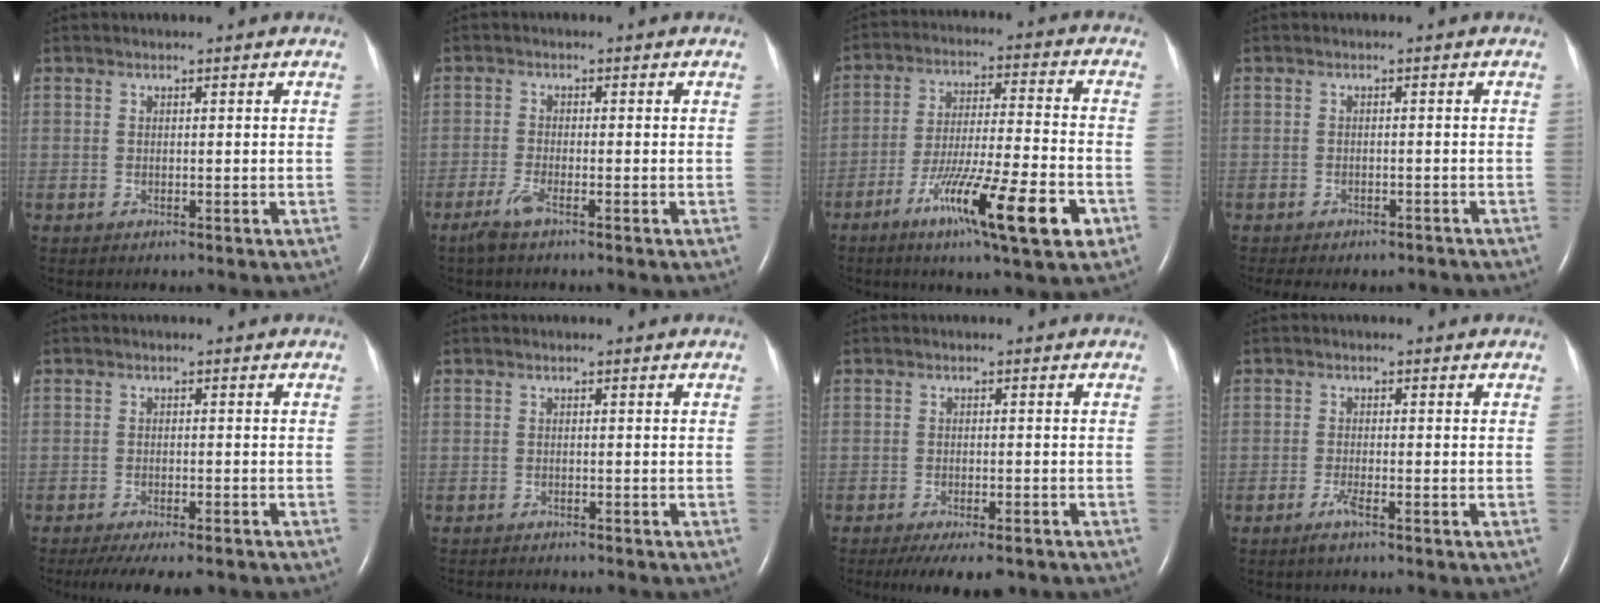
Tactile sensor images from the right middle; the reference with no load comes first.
{"total": 2.6, "force": [-1.9, 0.1, 1.8], "torque": [-0.050, -0.006, -0.043]}
{"total": 16.2, "force": [-7.9, 0.9, 14.1], "torque": [-0.227, -0.023, -0.125]}
{"total": 7.0, "force": [-6.0, 2.6, 2.3], "torque": [-0.030, 0.003, -0.073]}
{"total": 10.1, "force": [-8.4, 2.4, 5.2], "torque": [-0.077, -0.013, -0.115]}
{"total": 4.4, "force": [-4.0, 0.7, 1.7], "torque": [-0.023, -0.008, -0.051]}
{"total": 8.5, "force": [-6.6, 2.5, 4.8], "torque": [-0.063, -0.011, -0.093]}
{"total": 2.0, "force": [-1.3, 0.0, 1.5], "torque": [-0.038, -0.004, -0.029]}